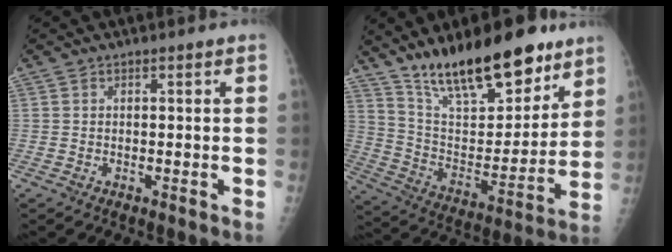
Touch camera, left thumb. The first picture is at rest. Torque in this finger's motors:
{"motor_torque": [0.66, 0.50, 1.39, -1.38, 0.13]}